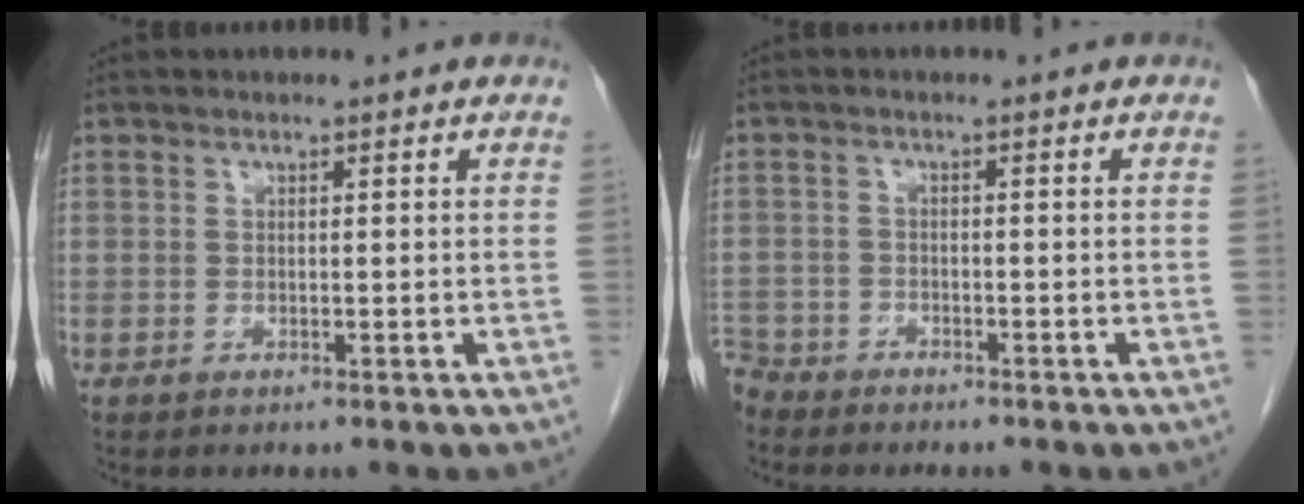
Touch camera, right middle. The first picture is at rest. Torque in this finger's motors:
{"motor_torque": [1.07, -1.07, 1.04, -0.01]}